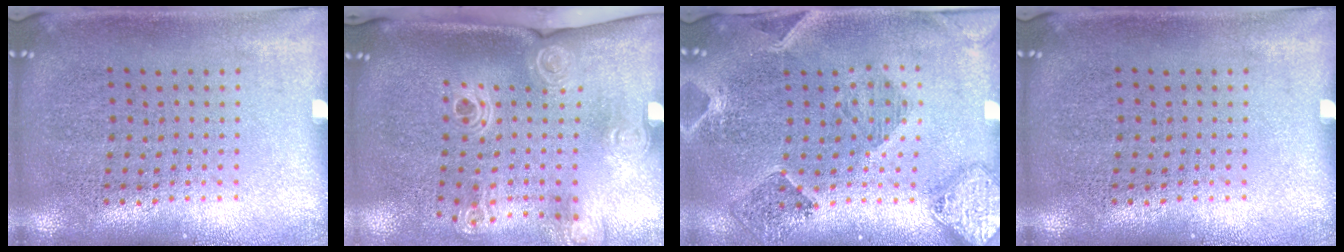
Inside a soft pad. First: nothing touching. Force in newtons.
{"total": 2.2, "press": 1.6, "slide": 1.5}
{"total": 1.5, "press": 1.5, "slide": 0.3}
{"total": 0.0}